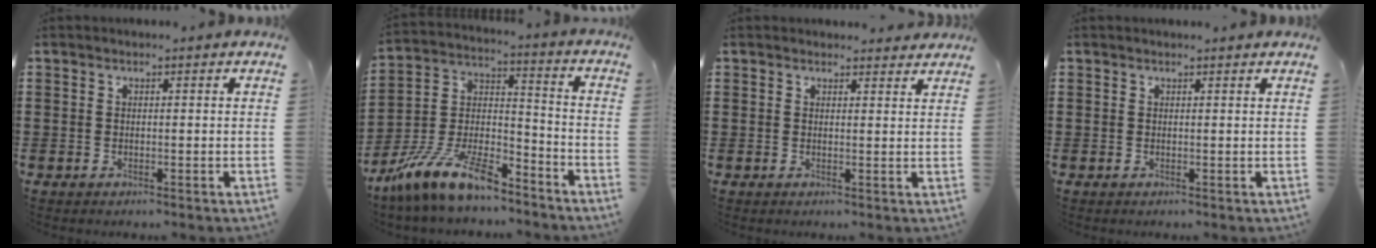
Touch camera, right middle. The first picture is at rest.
{"total": 12.5, "force": [-10.2, 2.8, 6.6], "torque": [-0.140, 0.023, -0.200]}
{"total": 1.4, "force": [1.3, 0.5, 0.0], "torque": [0.004, -0.001, 0.025]}
{"total": 0.0}